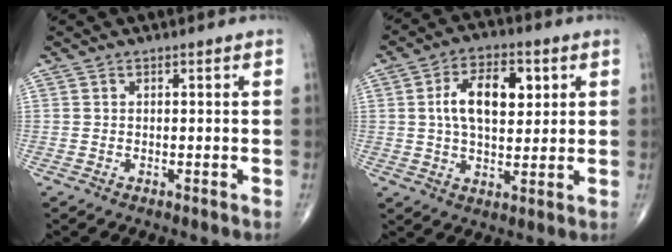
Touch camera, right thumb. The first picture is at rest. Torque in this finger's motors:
{"motor_torque": [0.34, 0.33, 0.94, 0.31, 0.21]}